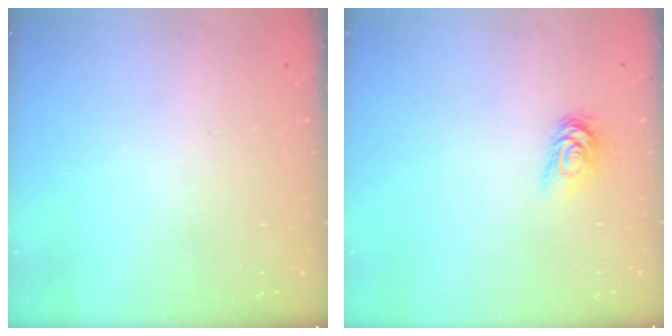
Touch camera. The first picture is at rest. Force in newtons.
{"total": 4.1, "press": 4.0, "slide": 0.6}